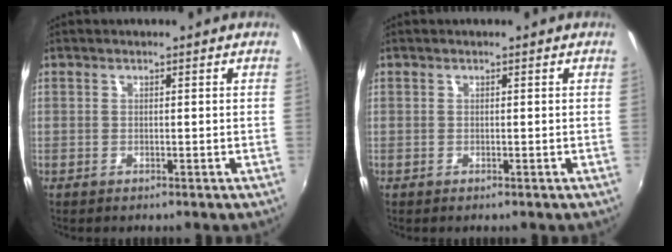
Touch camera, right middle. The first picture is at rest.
{"total": 0.0}